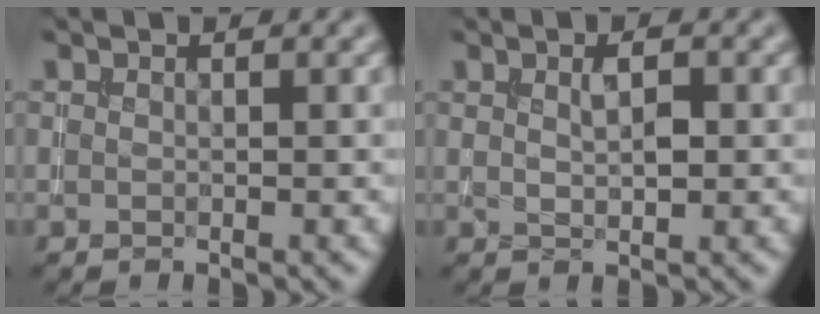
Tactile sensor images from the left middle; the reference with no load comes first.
{"total": 1.5, "force": [0.6, 0.5, 1.3], "torque": [-0.024, 0.004, 0.012]}